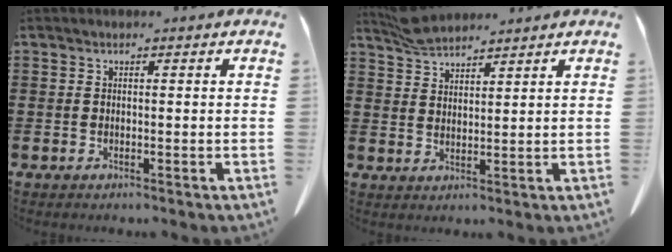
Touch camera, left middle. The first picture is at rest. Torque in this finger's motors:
{"motor_torque": [0.17, 0.15, -0.43, -0.07]}